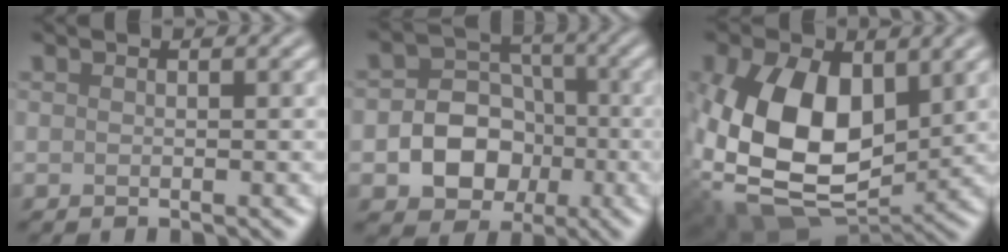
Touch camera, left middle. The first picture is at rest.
{"total": 6.8, "force": [-1.7, 5.5, 3.5], "torque": [-0.030, -0.003, -0.047]}
{"total": 13.3, "force": [1.2, 8.4, 10.3], "torque": [-0.226, -0.018, 0.026]}